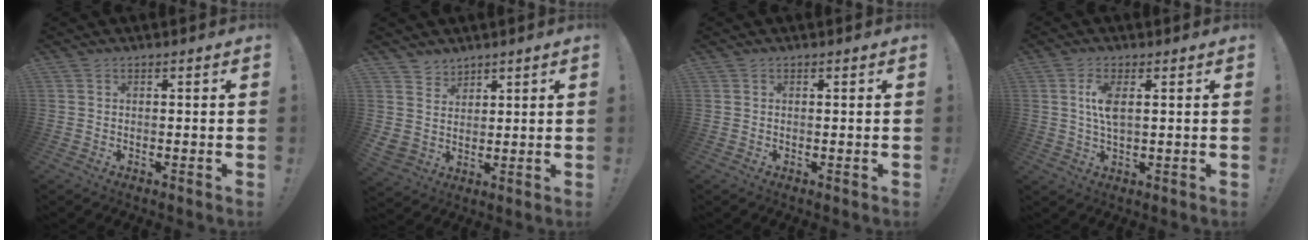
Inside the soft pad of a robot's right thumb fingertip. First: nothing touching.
{"total": 6.0, "force": [3.5, 4.8, -0.1], "torque": [-0.005, -0.038, 0.074]}
{"total": 0.0}
{"total": 5.8, "force": [1.3, 2.3, 5.2], "torque": [-0.102, -0.002, 0.020]}